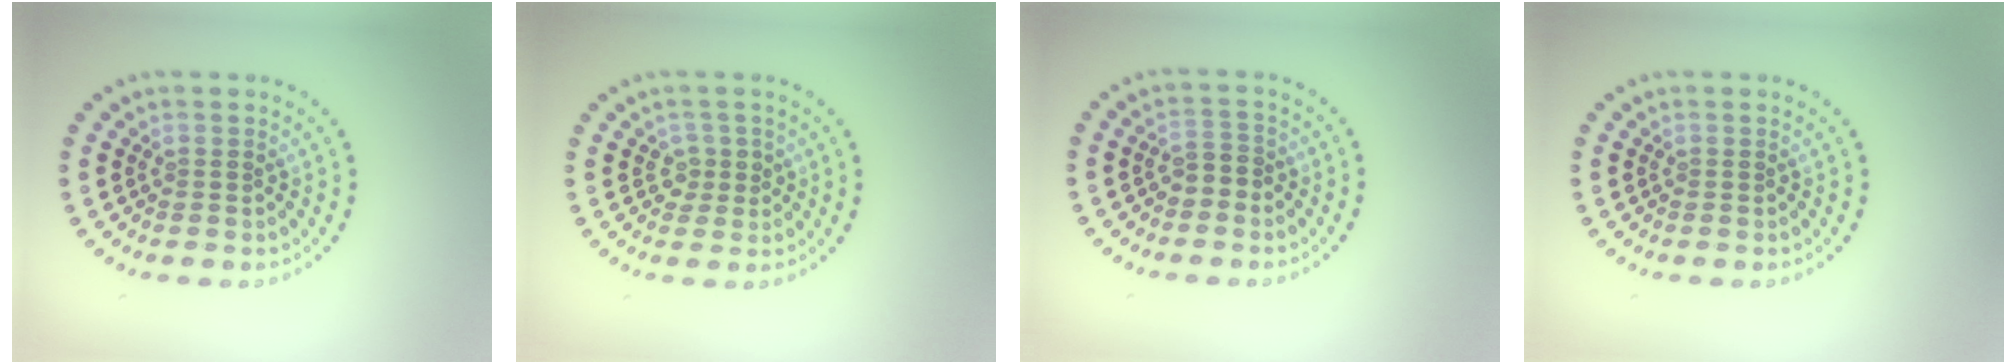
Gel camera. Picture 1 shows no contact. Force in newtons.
{"total": 1.6, "press": 1.4, "slide": 0.7}
{"total": 1.9, "press": 1.8, "slide": 0.7}
{"total": 0.0}